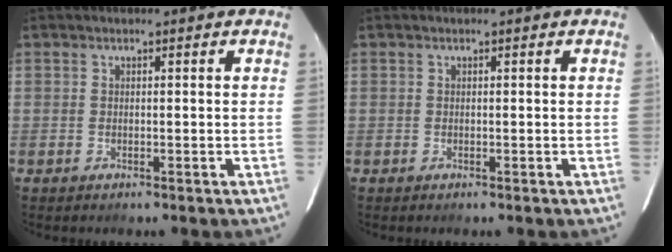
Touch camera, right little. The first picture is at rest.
{"total": 0.0}